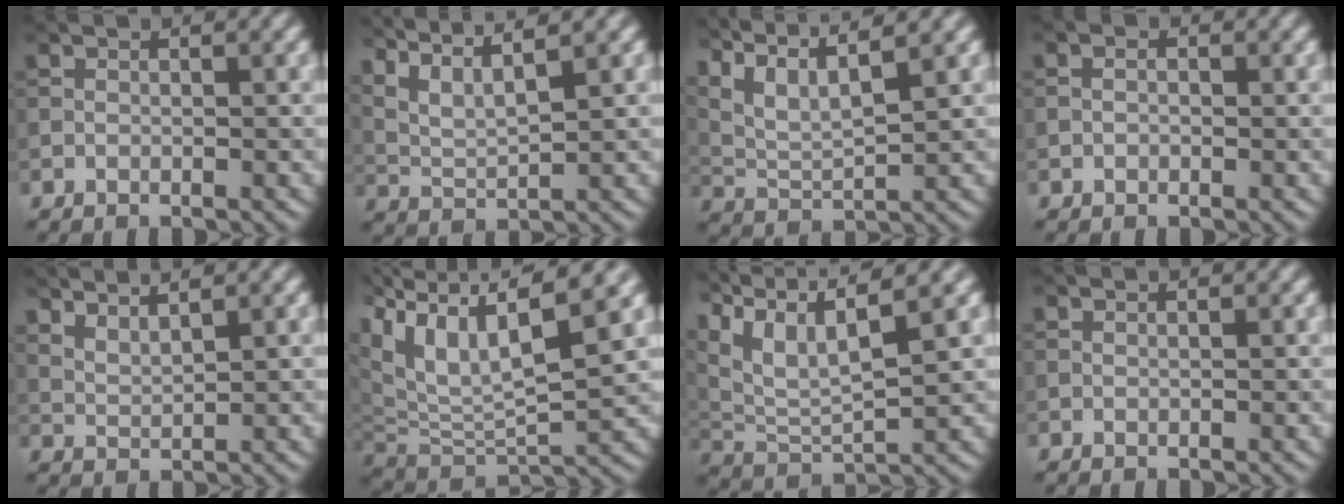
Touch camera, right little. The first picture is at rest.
{"total": 5.7, "force": [4.5, 1.2, 3.3], "torque": [-0.072, 0.016, 0.070]}
{"total": 7.3, "force": [5.3, 1.8, 4.6], "torque": [-0.102, 0.020, 0.086]}
{"total": 1.3, "force": [0.2, 1.0, 0.8], "torque": [-0.009, -0.005, -0.009]}
{"total": 2.9, "force": [2.5, 0.5, 1.3], "torque": [-0.022, 0.001, 0.049]}
{"total": 10.7, "force": [5.2, 4.0, 8.5], "torque": [-0.181, 0.017, 0.097]}
{"total": 8.7, "force": [5.7, 2.5, 6.1], "torque": [-0.141, 0.016, 0.102]}
{"total": 0.0}